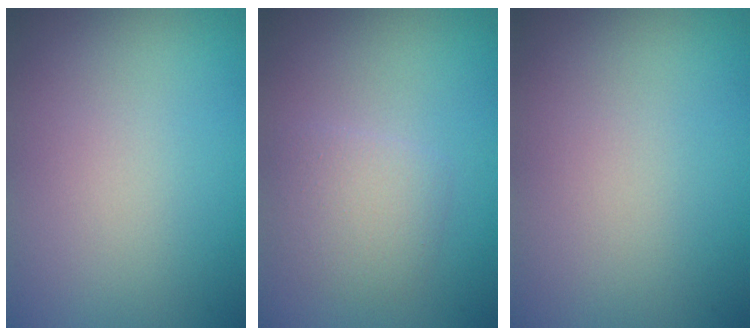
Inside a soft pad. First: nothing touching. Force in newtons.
{"total": 2.3, "press": 2.3, "slide": 0.0}
{"total": 0.0}